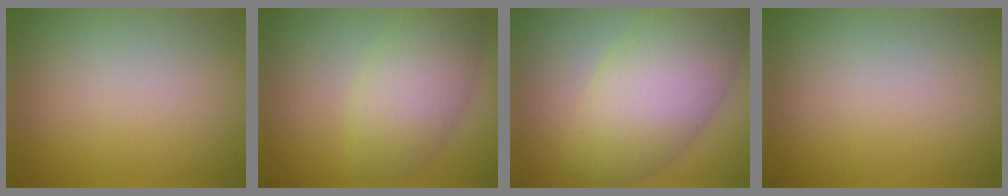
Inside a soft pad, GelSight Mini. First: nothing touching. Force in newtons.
{"total": 5.4, "press": 5.4, "slide": 0.2}
{"total": 8.7, "press": 8.7, "slide": 0.3}
{"total": 0.0}